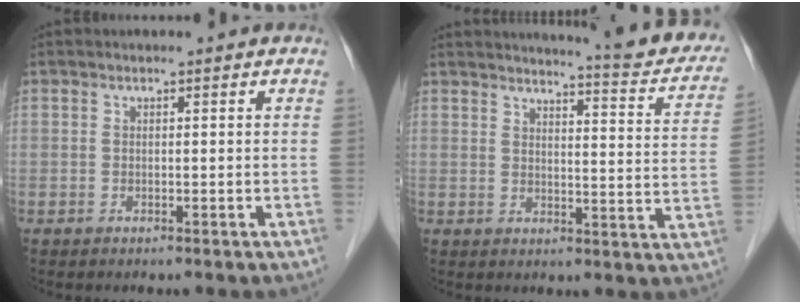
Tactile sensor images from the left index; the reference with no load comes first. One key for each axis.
{"total": 15.7, "fx": 14.2, "fy": 1.5, "fz": 6.5, "tx": -0.074, "ty": -0.052, "tz": 0.150}